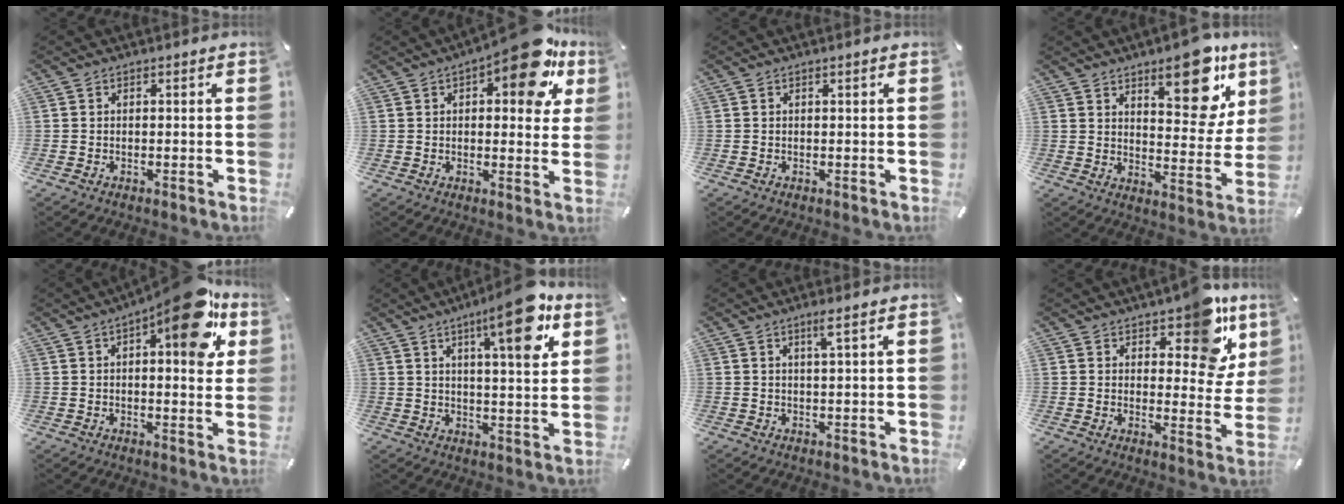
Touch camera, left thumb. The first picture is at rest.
{"total": 16.4, "force": [8.6, 6.6, 12.3], "torque": [-0.151, -0.048, 0.134]}
{"total": 0.6, "force": [0.2, 0.0, 0.5], "torque": [-0.009, 0.000, 0.004]}
{"total": 16.4, "force": [10.2, 7.3, 10.6], "torque": [-0.117, -0.070, 0.166]}
{"total": 16.5, "force": [8.2, 5.7, 13.1], "torque": [-0.162, -0.046, 0.125]}
{"total": 15.8, "force": [8.0, 4.4, 12.9], "torque": [-0.177, -0.038, 0.119]}
{"total": 3.7, "force": [2.1, -0.2, 3.0], "torque": [-0.063, -0.003, 0.034]}
{"total": 13.6, "force": [9.0, 6.4, 7.9], "torque": [-0.077, -0.071, 0.152]}